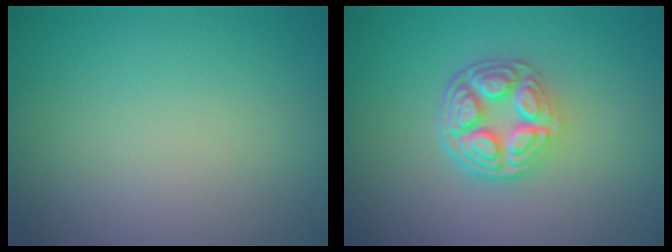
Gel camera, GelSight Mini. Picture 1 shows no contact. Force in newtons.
{"total": 5.0, "press": 3.7, "slide": 3.4}